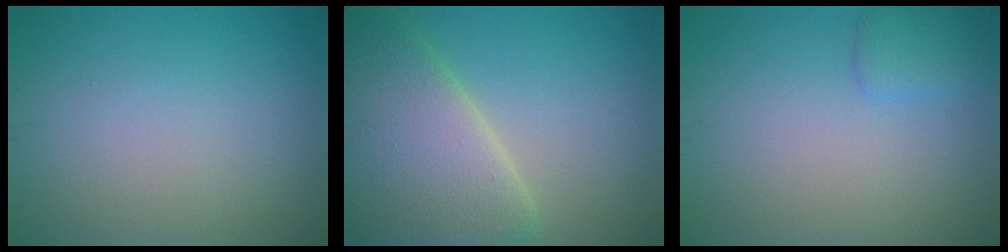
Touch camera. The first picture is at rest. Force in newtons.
{"total": 10.2, "press": 10.2, "slide": 0.5}
{"total": 1.6, "press": 1.6, "slide": 0.1}